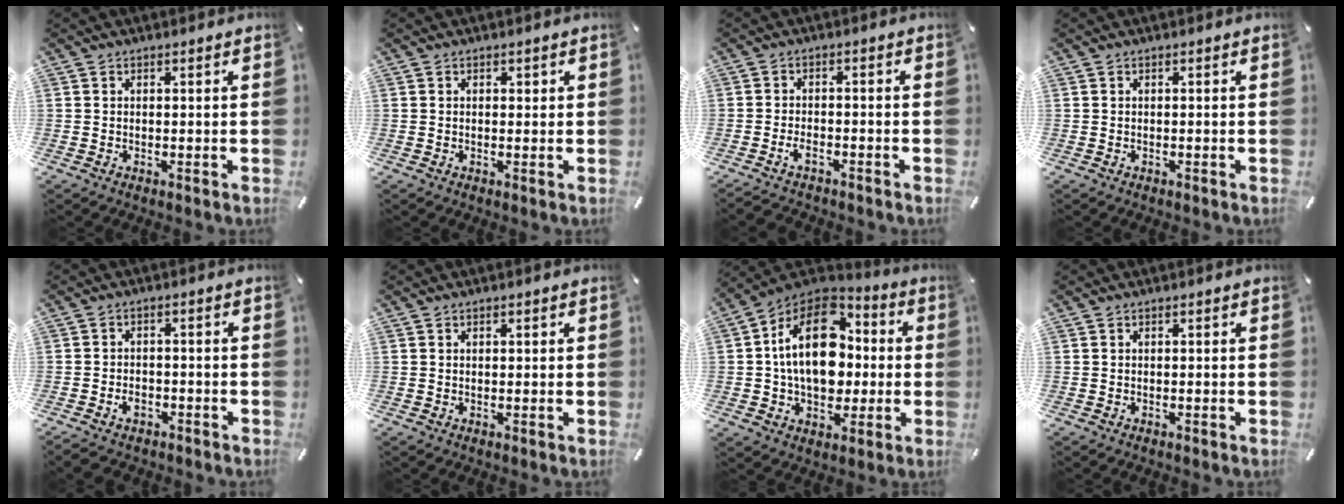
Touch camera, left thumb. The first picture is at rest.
{"total": 0.6, "force": [0.2, 0.5, 0.2], "torque": [0.003, -0.001, 0.003]}
{"total": 3.1, "force": [-2.3, 1.3, 1.7], "torque": [-0.034, 0.009, -0.045]}
{"total": 0.0}
{"total": 3.6, "force": [-2.1, 2.4, 1.7], "torque": [-0.028, 0.011, -0.038]}
{"total": 0.5, "force": [0.2, 0.4, 0.2], "torque": [-0.004, 0.002, 0.003]}
{"total": 20.2, "force": [1.6, 14.0, 14.5], "torque": [-0.263, 0.007, 0.026]}
{"total": 0.0}